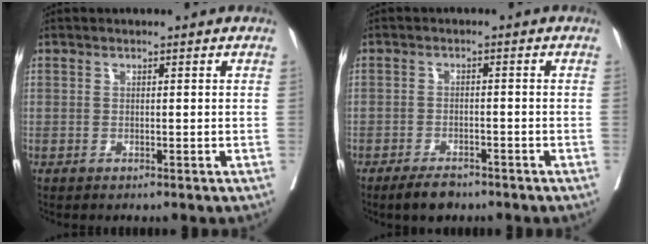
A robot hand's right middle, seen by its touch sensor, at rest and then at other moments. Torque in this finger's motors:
{"motor_torque": [0.11, -0.10, -0.03, 0.00]}